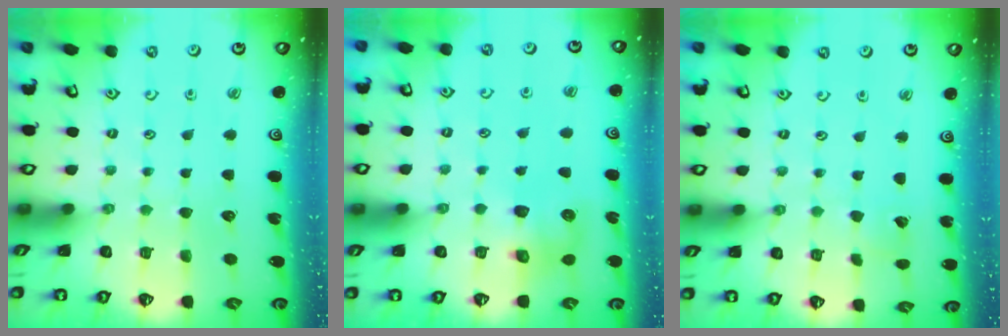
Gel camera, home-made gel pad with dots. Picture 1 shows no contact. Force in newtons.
{"total": 7.9, "press": 7.7, "slide": 1.6}
{"total": 2.7, "press": 2.7, "slide": 0.3}